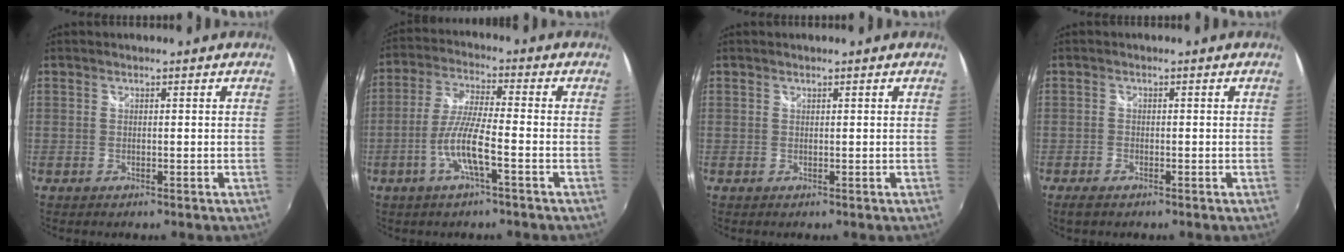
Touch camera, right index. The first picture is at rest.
{"total": 8.3, "force": [-3.4, 0.6, 7.5], "torque": [-0.159, -0.001, -0.067]}
{"total": 0.0}
{"total": 2.6, "force": [-1.9, 1.1, 1.3], "torque": [-0.033, -0.008, -0.037]}